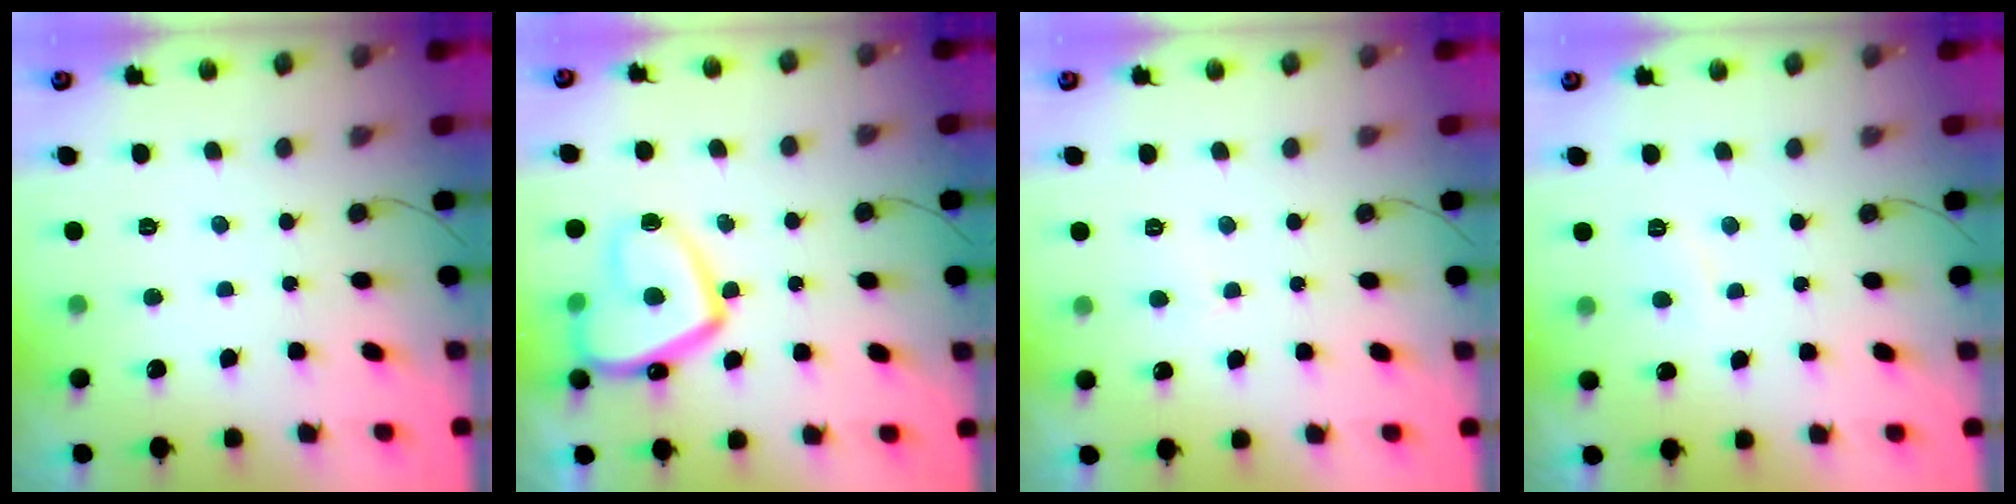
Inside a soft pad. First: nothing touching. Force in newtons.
{"total": 15.0, "press": 14.9, "slide": 1.4}
{"total": 2.7, "press": 2.7, "slide": 0.3}
{"total": 2.0, "press": 1.9, "slide": 0.6}